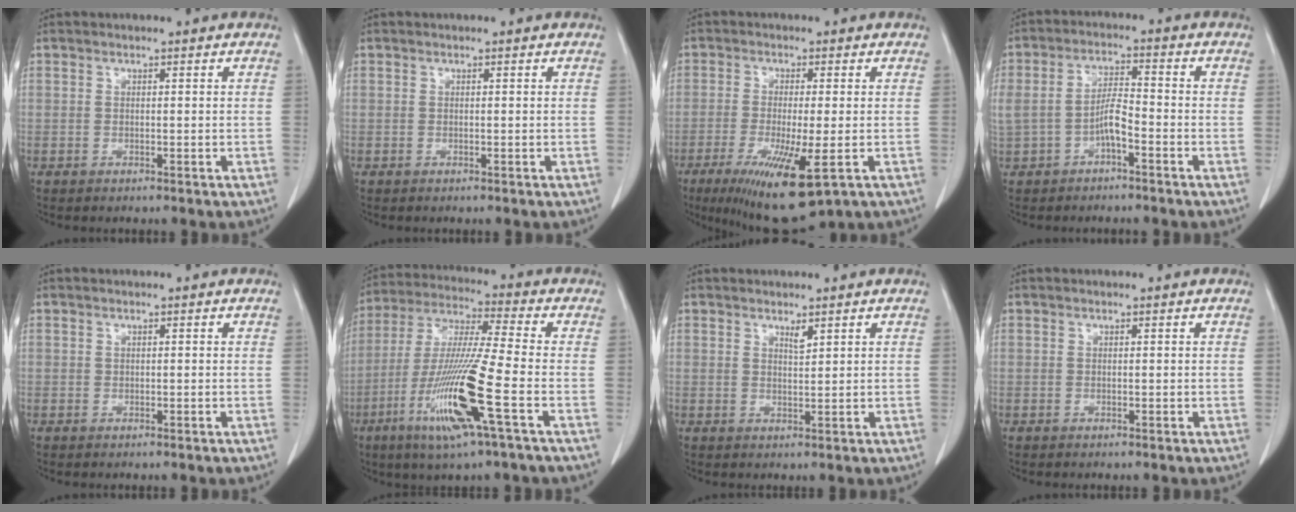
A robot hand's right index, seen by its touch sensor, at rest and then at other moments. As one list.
[{"total": 0.0}, {"total": 11.6, "force": [-5.2, 1.4, 10.3], "torque": [-0.176, -0.039, -0.079]}, {"total": 5.7, "force": [-2.0, 2.1, 4.9], "torque": [-0.117, 0.018, -0.032]}, {"total": 0.0}, {"total": 15.8, "force": [-6.0, -0.4, 14.6], "torque": [-0.304, -0.022, -0.116]}, {"total": 1.4, "force": [1.1, 0.2, 0.9], "torque": [-0.019, -0.006, 0.021]}, {"total": 0.0}]